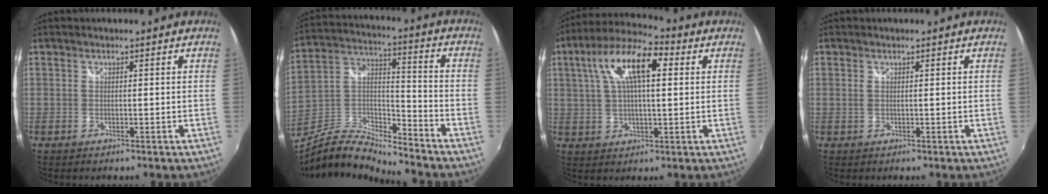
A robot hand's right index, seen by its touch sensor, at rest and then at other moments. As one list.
[{"total": 12.6, "force": [-11.0, 2.1, 5.8], "torque": [-0.128, 0.000, -0.218]}, {"total": 13.4, "force": [4.2, 5.0, 11.7], "torque": [-0.218, 0.031, 0.065]}, {"total": 0.5, "force": [0.3, 0.2, 0.4], "torque": [-0.010, 0.000, 0.004]}]